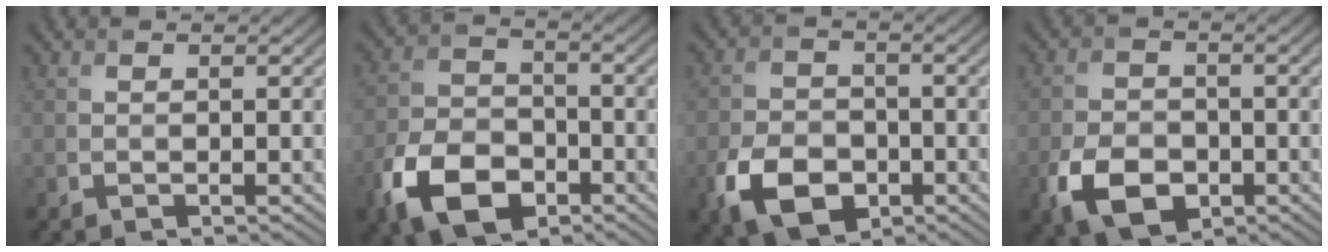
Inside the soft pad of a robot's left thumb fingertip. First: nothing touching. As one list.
[{"total": 10.1, "force": [-5.2, 6.3, 6.0], "torque": [-0.138, -0.015, -0.108]}, {"total": 8.2, "force": [-3.6, 5.5, 4.8], "torque": [-0.107, -0.016, -0.070]}, {"total": 7.4, "force": [-3.1, 4.9, 4.5], "torque": [-0.101, -0.016, -0.059]}]